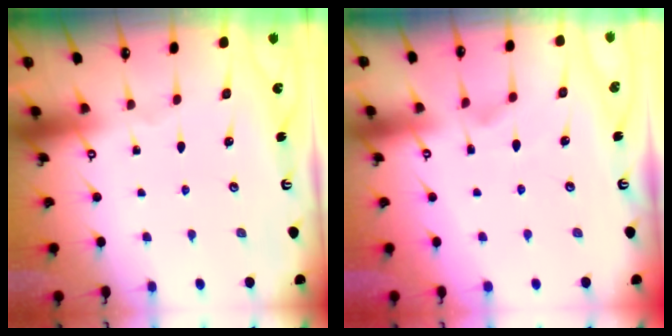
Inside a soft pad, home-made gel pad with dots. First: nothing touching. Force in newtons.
{"total": 1.2, "press": 0.0, "slide": 1.2}